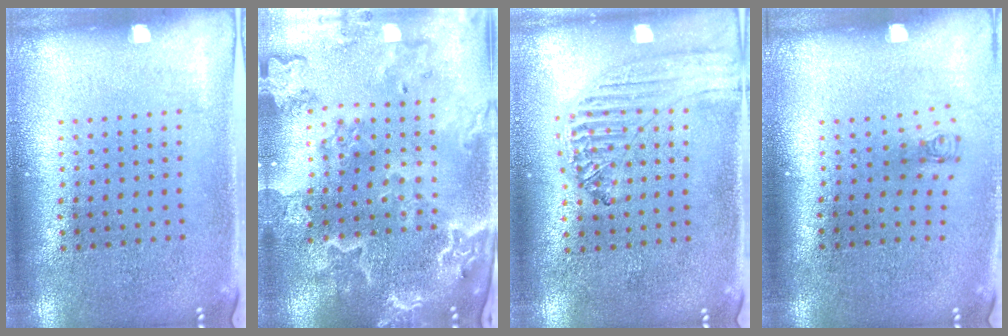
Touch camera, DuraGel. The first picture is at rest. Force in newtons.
{"total": 3.7, "press": 3.2, "slide": 1.8}
{"total": 0.9, "press": 0.9, "slide": 0.1}
{"total": 0.7, "press": 0.4, "slide": 0.6}